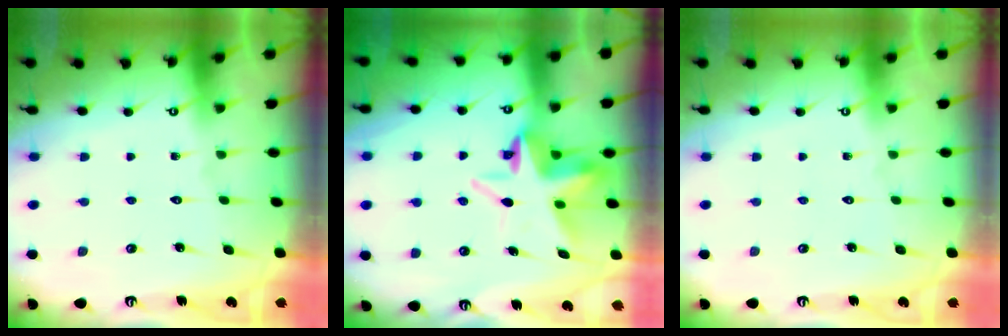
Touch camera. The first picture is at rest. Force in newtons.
{"total": 7.7, "press": 7.6, "slide": 1.2}
{"total": 0.0}